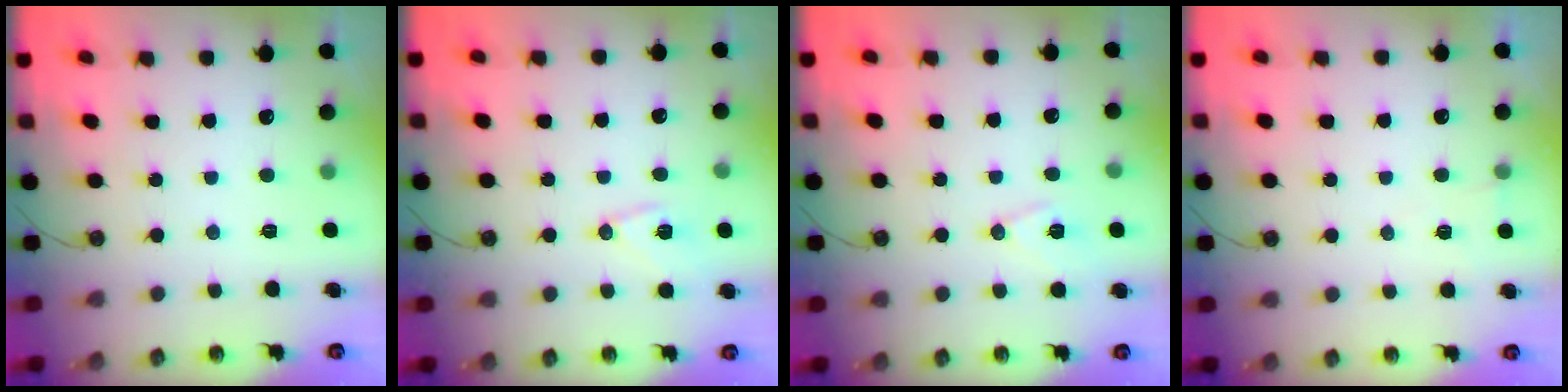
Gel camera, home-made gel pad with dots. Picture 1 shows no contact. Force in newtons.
{"total": 9.1, "press": 9.1, "slide": 0.8}
{"total": 8.7, "press": 7.9, "slide": 3.7}
{"total": 5.0, "press": 2.7, "slide": 4.2}